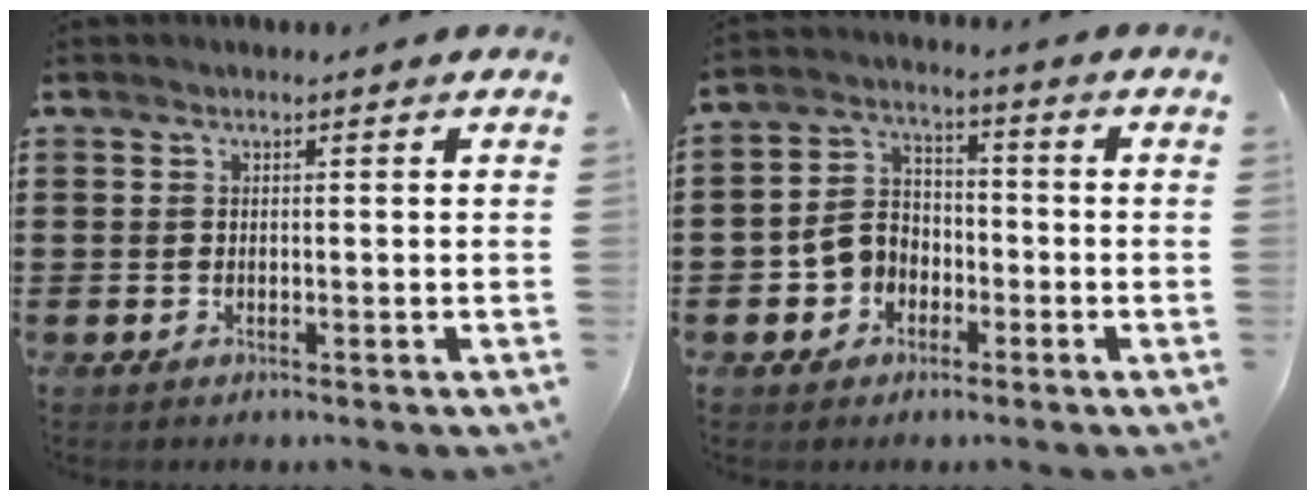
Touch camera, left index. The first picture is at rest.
{"total": 5.5, "force": [-2.5, 4.6, 1.7], "torque": [-0.056, 0.012, -0.053]}